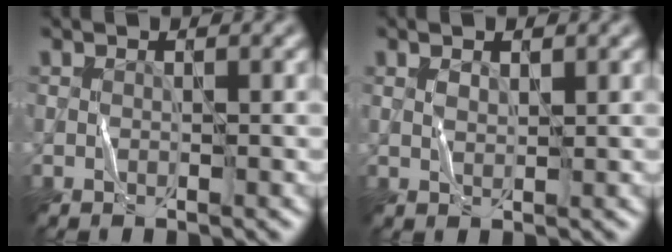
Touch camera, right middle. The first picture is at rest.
{"total": 1.1, "force": [0.8, 0.4, 0.6], "torque": [-0.013, 0.002, 0.017]}